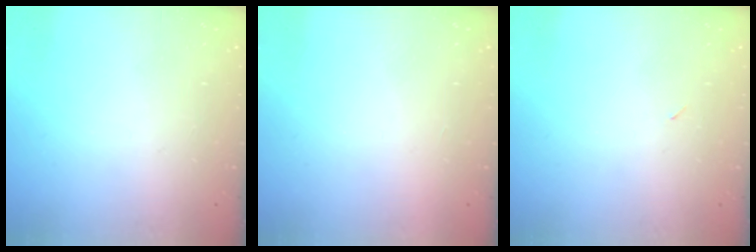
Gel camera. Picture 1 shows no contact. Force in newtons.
{"total": 1.6, "press": 1.6, "slide": 0.1}
{"total": 2.3, "press": 1.9, "slide": 1.2}